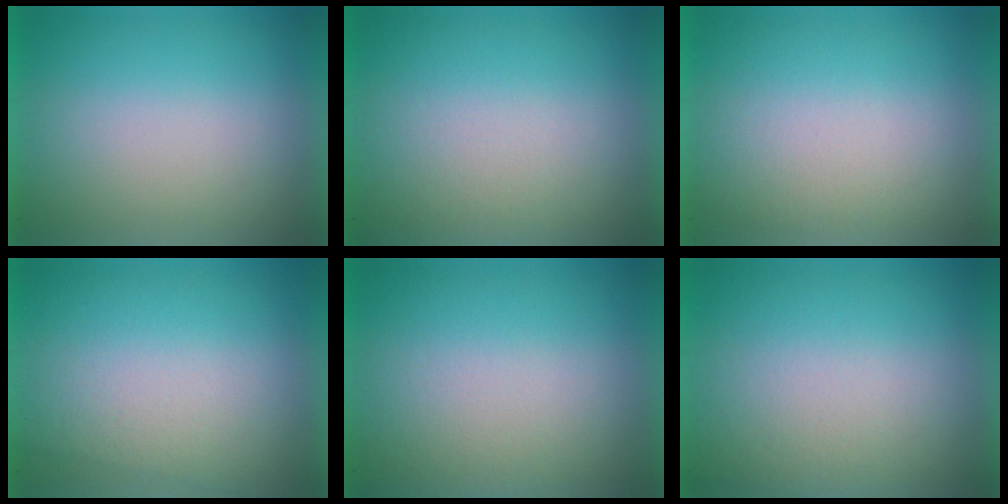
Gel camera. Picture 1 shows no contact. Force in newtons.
{"total": 2.6}
{"total": 1.4}
{"total": 3.0}
{"total": 2.6}
{"total": 3.5}